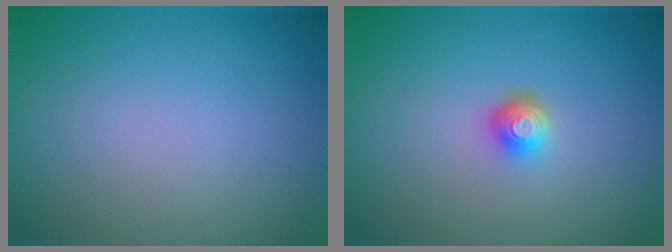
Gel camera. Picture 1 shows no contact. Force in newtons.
{"total": 1.9, "press": 1.4, "slide": 1.2}